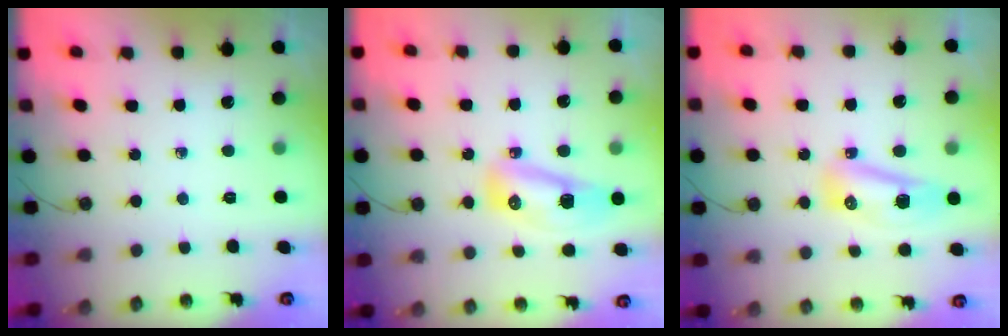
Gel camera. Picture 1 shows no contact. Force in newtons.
{"total": 10.7, "press": 10.5, "slide": 2.3}
{"total": 14.9, "press": 10.5, "slide": 10.6}